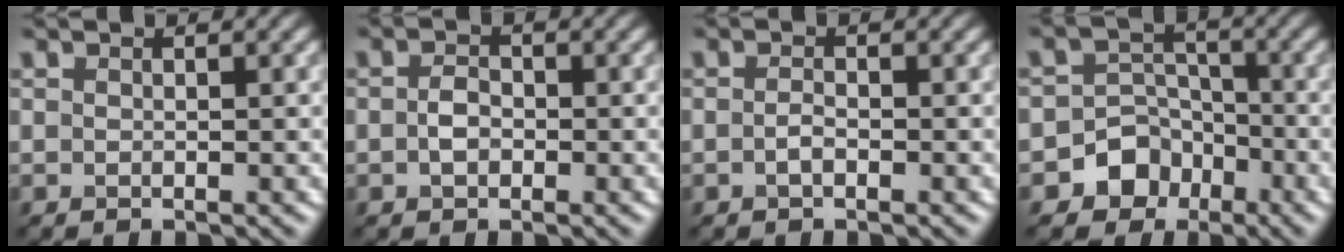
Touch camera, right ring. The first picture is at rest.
{"total": 1.9, "force": [-0.3, 1.3, 1.3], "torque": [-0.027, 0.001, -0.010]}
{"total": 1.0, "force": [-0.4, 0.4, 0.8], "torque": [-0.019, 0.000, -0.010]}
{"total": 5.6, "force": [-3.1, 4.6, 1.1], "torque": [0.017, 0.002, -0.072]}